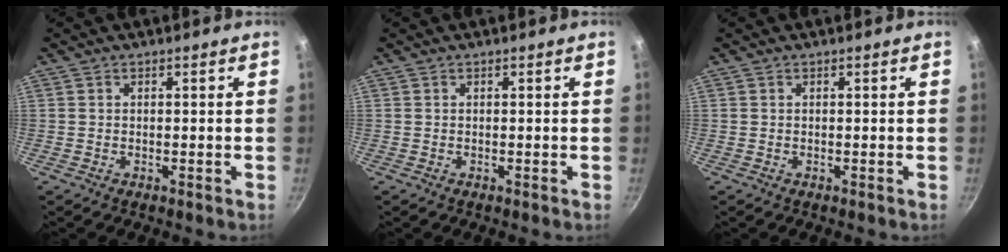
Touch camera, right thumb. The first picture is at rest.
{"total": 0.0}
{"total": 0.0}